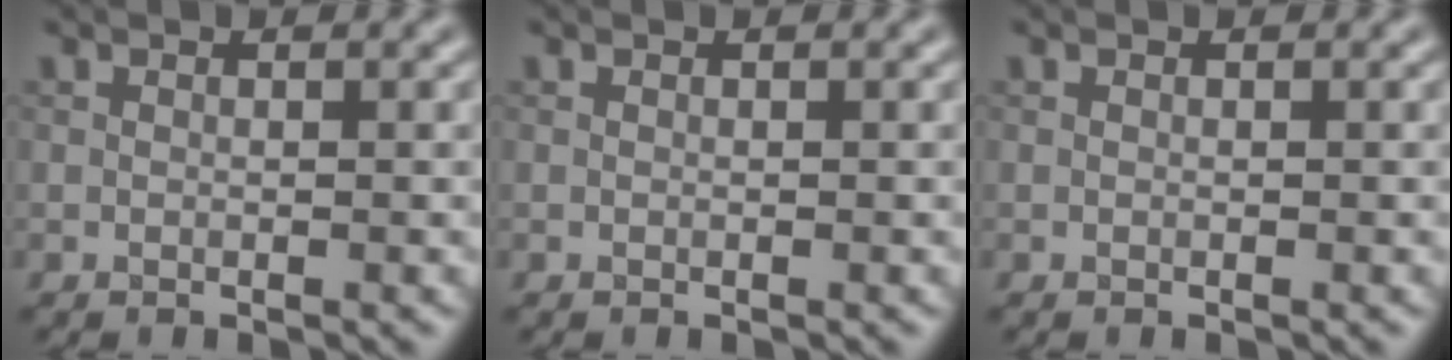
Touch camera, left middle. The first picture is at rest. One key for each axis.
{"total": 0.0}
{"total": 0.0}